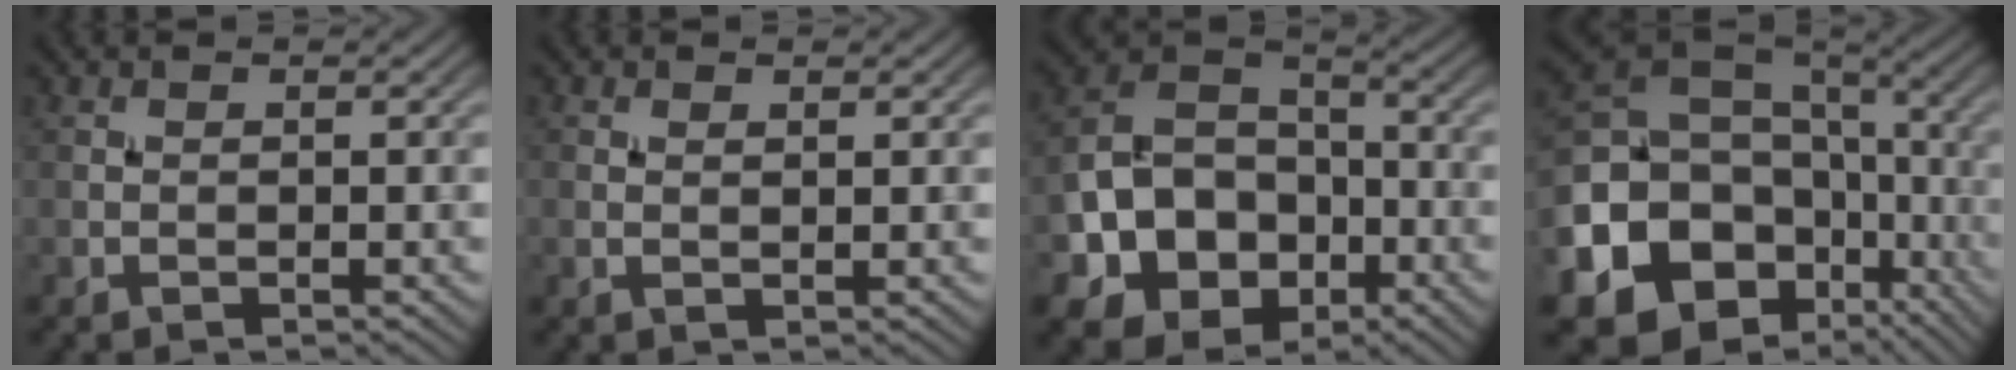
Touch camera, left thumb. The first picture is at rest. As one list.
[{"total": 0.8, "force": [0.5, 0.2, 0.6], "torque": [-0.013, 0.000, 0.009]}, {"total": 11.7, "force": [-4.6, 8.8, 6.3], "torque": [-0.139, -0.023, -0.097]}, {"total": 19.1, "force": [-6.3, 15.1, 9.8], "torque": [-0.254, -0.039, -0.101]}]